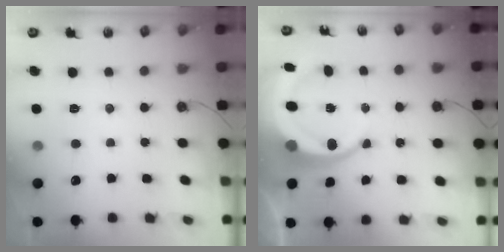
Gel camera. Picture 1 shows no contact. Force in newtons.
{"total": 12.6, "press": 12.3, "slide": 2.6}